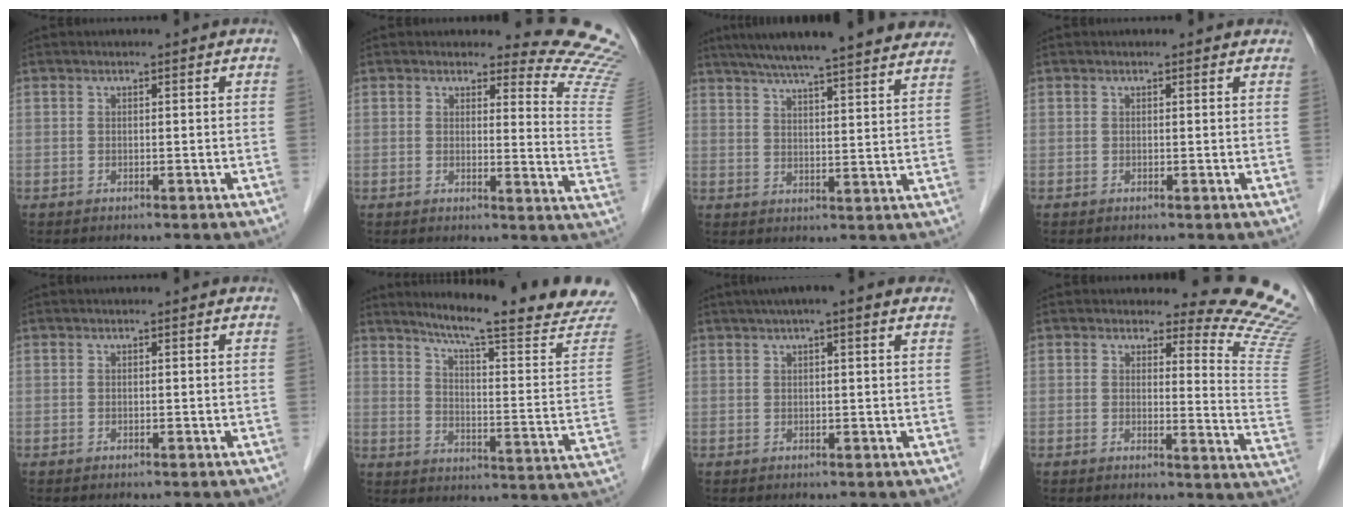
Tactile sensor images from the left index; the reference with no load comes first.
{"total": 10.8, "force": [10.8, 0.4, 0.4], "torque": [0.021, -0.126, 0.082]}
{"total": 25.6, "force": [22.5, 2.1, 12.2], "torque": [-0.189, 0.005, 0.287]}
{"total": 1.5, "force": [1.3, 0.5, 0.4], "torque": [-0.009, 0.002, 0.005]}
{"total": 0.0}
{"total": 20.7, "force": [18.2, -0.3, 9.7], "torque": [-0.143, -0.074, 0.230]}
{"total": 7.2, "force": [4.9, 0.8, 5.2], "torque": [-0.073, 0.038, 0.064]}
{"total": 10.9, "force": [10.7, -0.2, 2.0], "torque": [-0.013, -0.127, 0.092]}